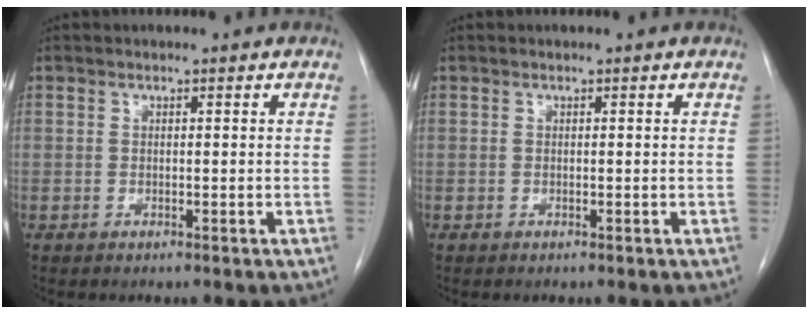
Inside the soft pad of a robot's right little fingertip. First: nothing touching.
{"total": 0.0}